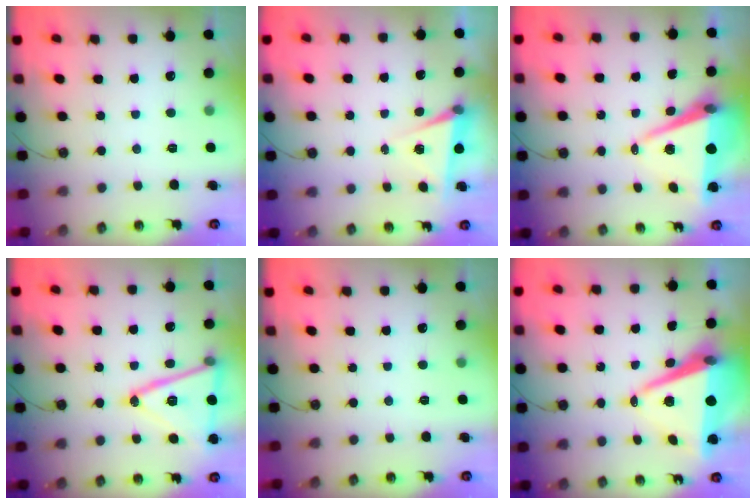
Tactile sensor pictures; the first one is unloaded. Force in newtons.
{"total": 5.8, "press": 4.0, "slide": 4.2}
{"total": 9.1, "press": 8.1, "slide": 4.1}
{"total": 18.7, "press": 18.4, "slide": 3.5}
{"total": 0.0}
{"total": 11.6, "press": 10.9, "slide": 4.0}